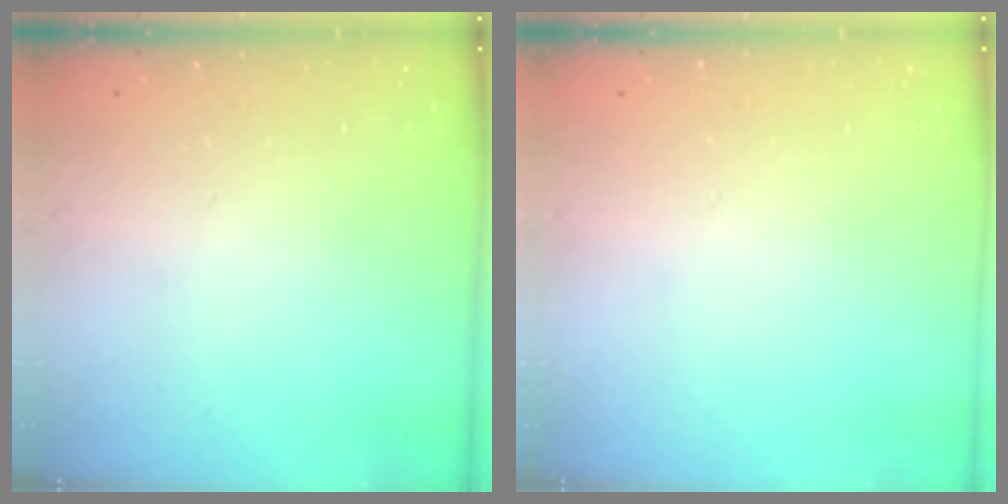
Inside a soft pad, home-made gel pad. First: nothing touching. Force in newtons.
{"total": 0.0}